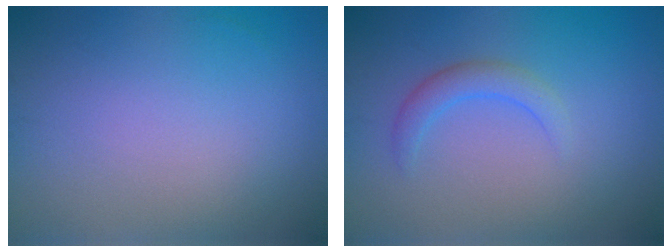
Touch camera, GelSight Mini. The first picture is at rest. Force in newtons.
{"total": 2.1, "press": 2.0, "slide": 0.3}